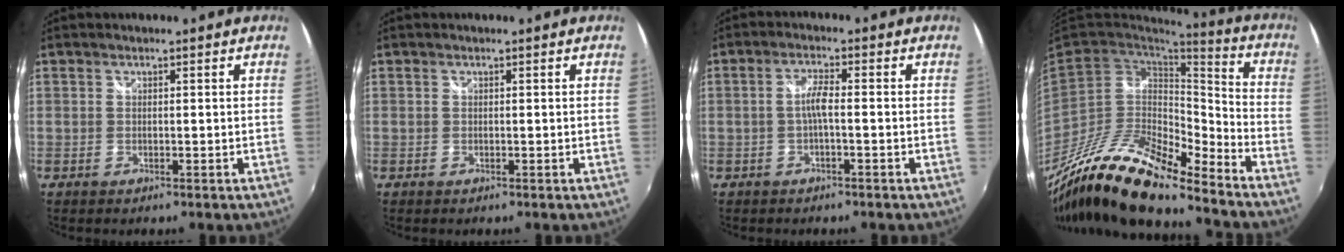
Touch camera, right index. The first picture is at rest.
{"total": 0.0}
{"total": 2.9, "force": [-0.7, 0.3, 2.8], "torque": [-0.056, 0.006, -0.014]}
{"total": 22.5, "force": [-17.4, 5.5, 13.1], "torque": [-0.241, -0.037, -0.320]}